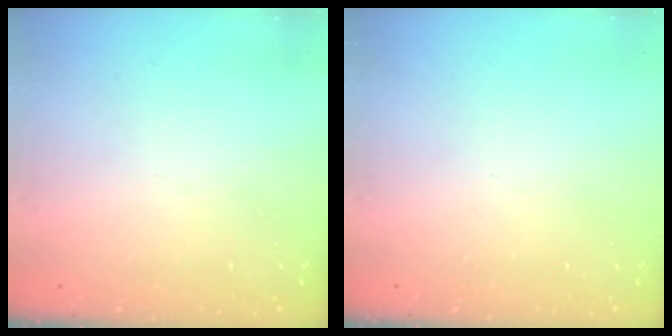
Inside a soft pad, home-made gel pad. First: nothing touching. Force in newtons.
{"total": 0.0}